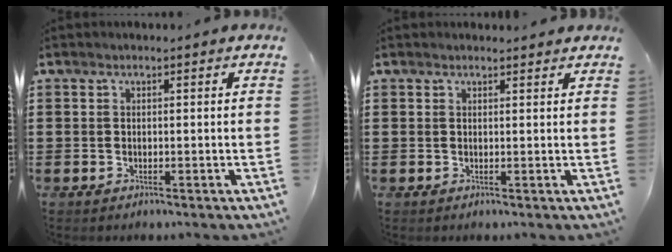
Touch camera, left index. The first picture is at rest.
{"total": 1.1, "force": [1.0, 0.1, 0.2], "torque": [-0.006, -0.001, 0.021]}